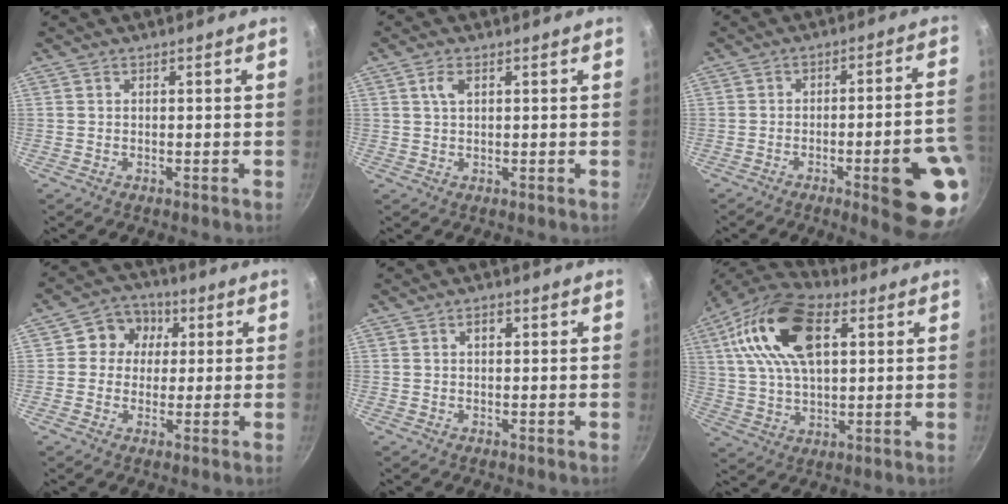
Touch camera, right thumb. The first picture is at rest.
{"total": 2.8, "force": [1.1, 1.4, 2.1], "torque": [-0.037, 0.000, 0.022]}
{"total": 15.3, "force": [-5.8, 2.9, 13.8], "torque": [-0.146, 0.034, -0.073]}
{"total": 7.3, "force": [1.6, 6.6, 2.5], "torque": [0.000, 0.007, 0.011]}
{"total": 1.9, "force": [0.7, 1.2, 1.3], "torque": [-0.013, 0.003, 0.012]}
{"total": 20.2, "force": [6.5, 11.1, 15.5], "torque": [-0.279, 0.005, 0.106]}